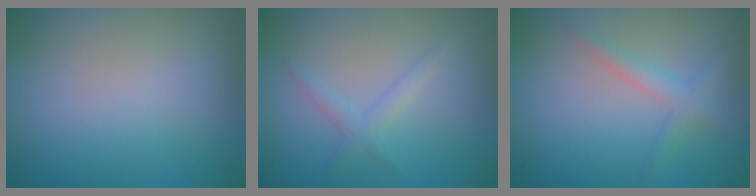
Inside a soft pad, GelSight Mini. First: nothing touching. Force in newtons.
{"total": 1.4, "press": 1.4, "slide": 0.0}
{"total": 1.8, "press": 1.8, "slide": 0.1}